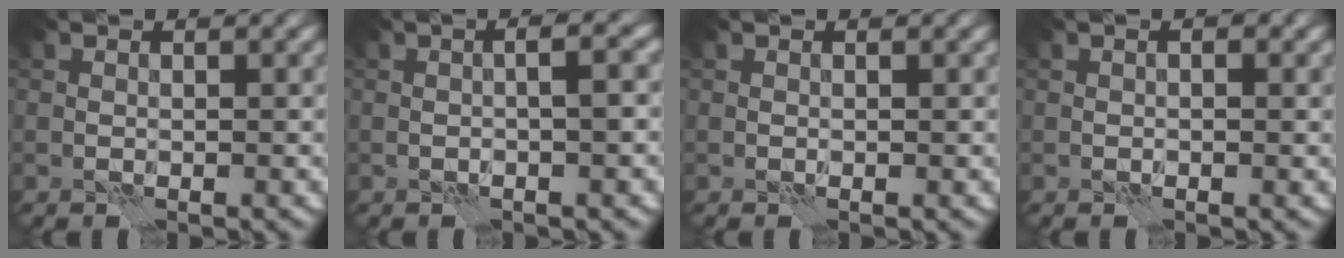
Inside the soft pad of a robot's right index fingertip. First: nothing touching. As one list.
[{"total": 4.0, "force": [0.4, 1.6, 3.7], "torque": [-0.011, 0.024, -0.018]}, {"total": 0.0}, {"total": 2.0, "force": [0.5, 1.0, 1.7], "torque": [-0.005, 0.002, -0.001]}]